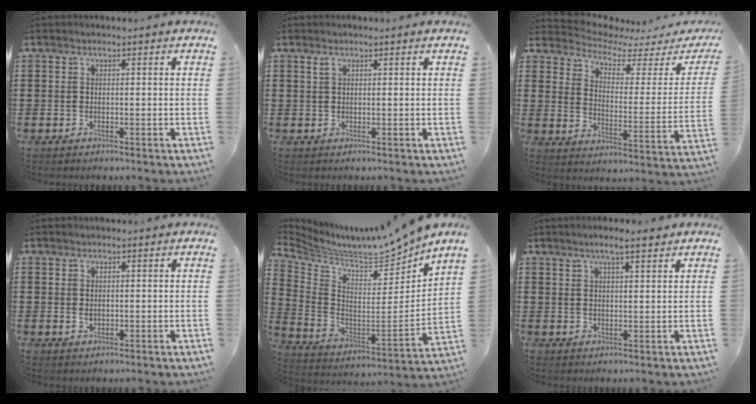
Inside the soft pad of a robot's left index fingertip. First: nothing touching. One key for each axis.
{"total": 1.0, "fx": 0.6, "fy": 0.3, "fz": 0.7, "tx": -0.016, "ty": 0.002, "tz": 0.010}
{"total": 3.8, "fx": 3.4, "fy": 1.2, "fz": 1.2, "tx": -0.047, "ty": -0.026, "tz": 0.051}
{"total": 0.8, "fx": 0.2, "fy": 0.5, "fz": 0.6, "tx": -0.012, "ty": 0.003, "tz": 0.003}
{"total": 6.7, "fx": 6.6, "fy": -0.1, "fz": 1.2, "tx": -0.050, "ty": -0.075, "tz": 0.098}
{"total": 3.5, "fx": 2.7, "fy": 0.4, "fz": 2.2, "tx": -0.047, "ty": 0.004, "tz": 0.047}